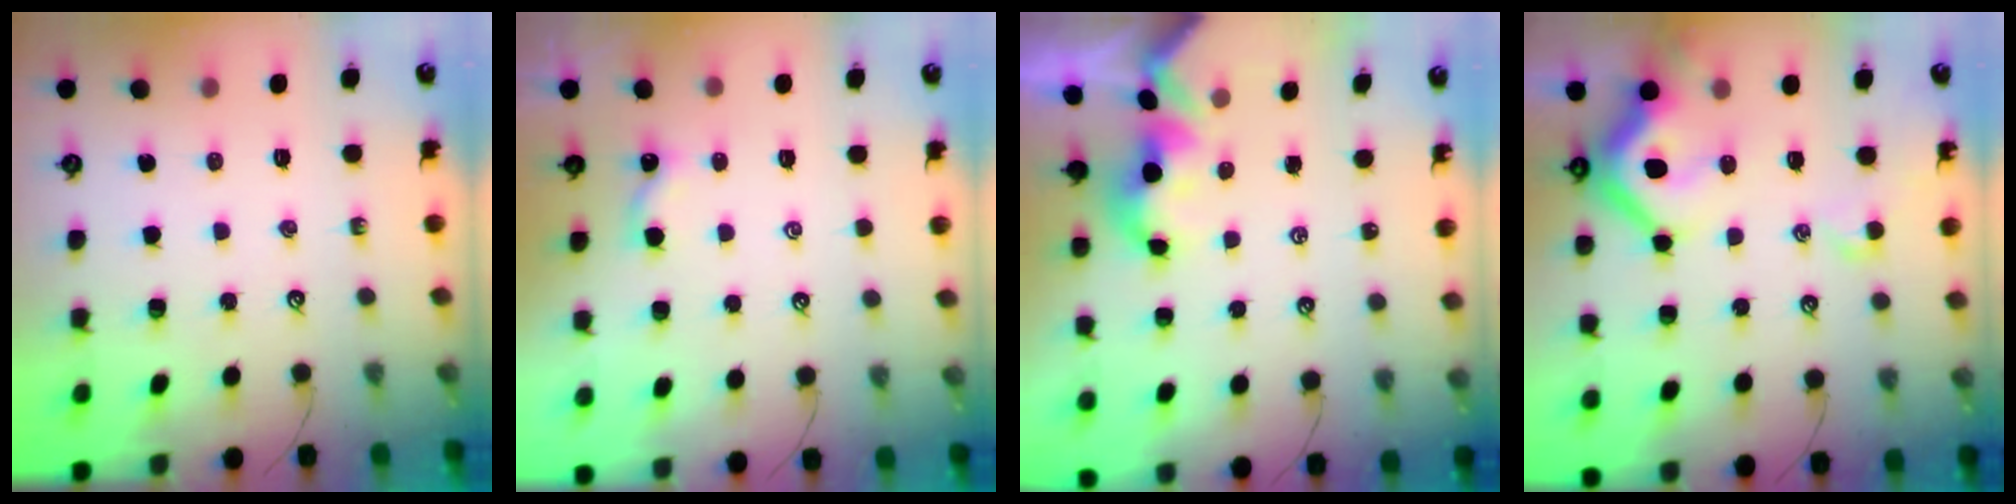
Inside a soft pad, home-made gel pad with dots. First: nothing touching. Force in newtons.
{"total": 2.0, "press": 2.0, "slide": 0.2}
{"total": 2.3, "press": 2.3, "slide": 0.2}
{"total": 14.3, "press": 14.2, "slide": 1.9}